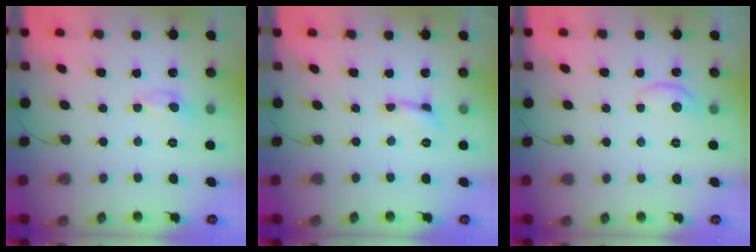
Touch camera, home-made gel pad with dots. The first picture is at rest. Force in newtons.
{"total": 0.6, "press": 0.6, "slide": 0.2}
{"total": 4.0, "press": 4.0, "slide": 0.4}